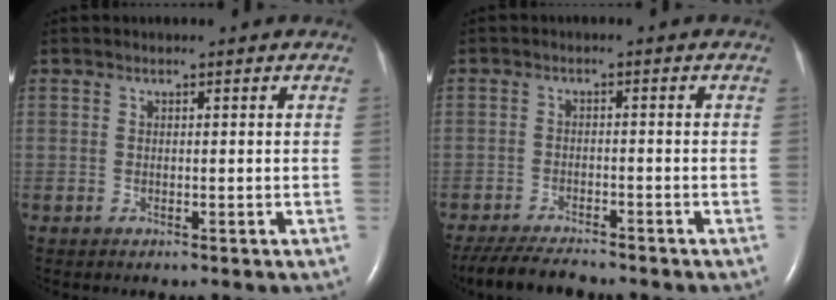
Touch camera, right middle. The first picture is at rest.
{"total": 8.0, "force": [-7.2, 1.2, 3.3], "torque": [-0.057, -0.021, -0.118]}